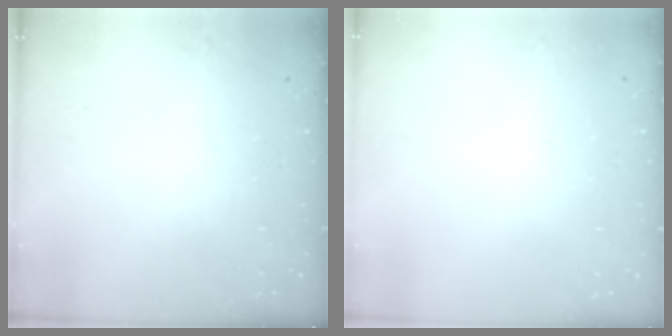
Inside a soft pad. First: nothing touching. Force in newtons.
{"total": 0.7, "press": 0.6, "slide": 0.3}